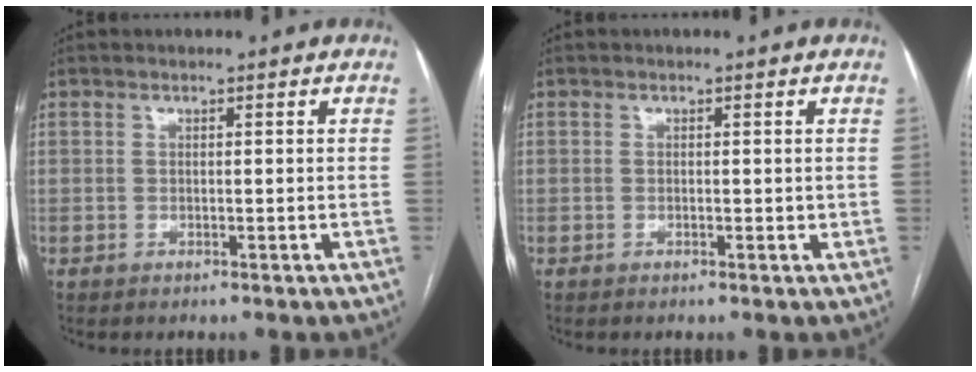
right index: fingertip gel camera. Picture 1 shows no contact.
{"total": 0.7, "force": [0.0, 0.4, 0.6], "torque": [-0.007, 0.000, -0.001]}